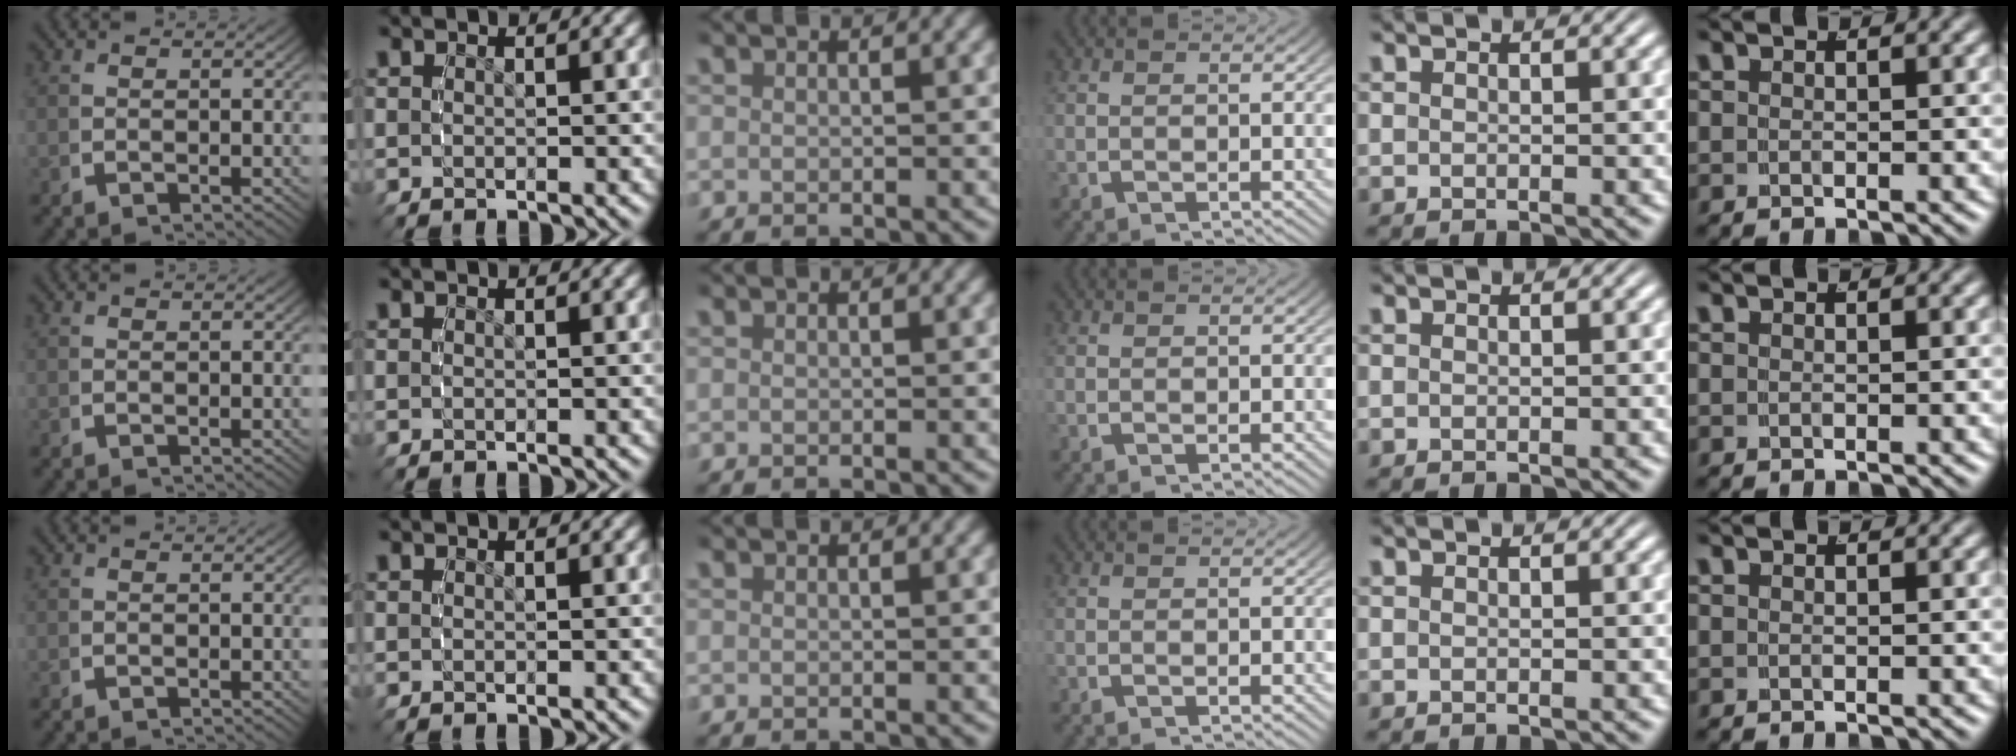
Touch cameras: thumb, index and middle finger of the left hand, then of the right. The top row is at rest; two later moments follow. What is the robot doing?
{"motion": "reach", "object": "pen bag"}